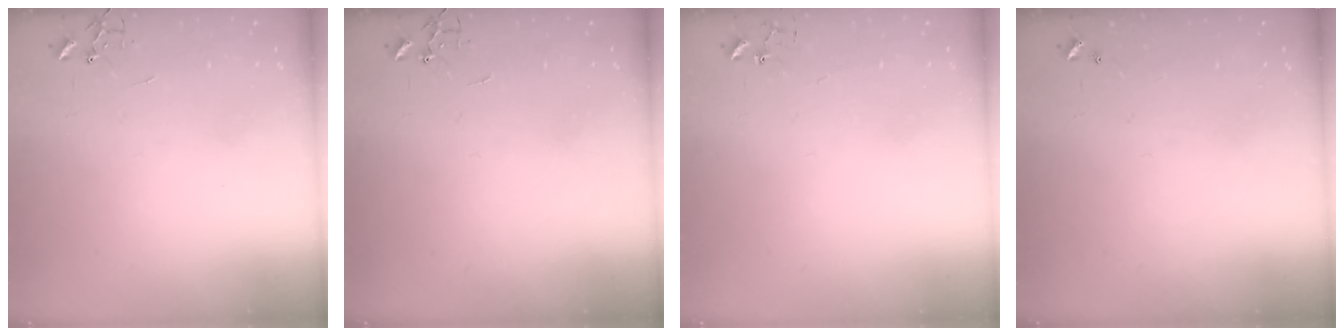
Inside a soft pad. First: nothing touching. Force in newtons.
{"total": 0.0}
{"total": 3.1, "press": 3.1, "slide": 0.3}
{"total": 0.0}